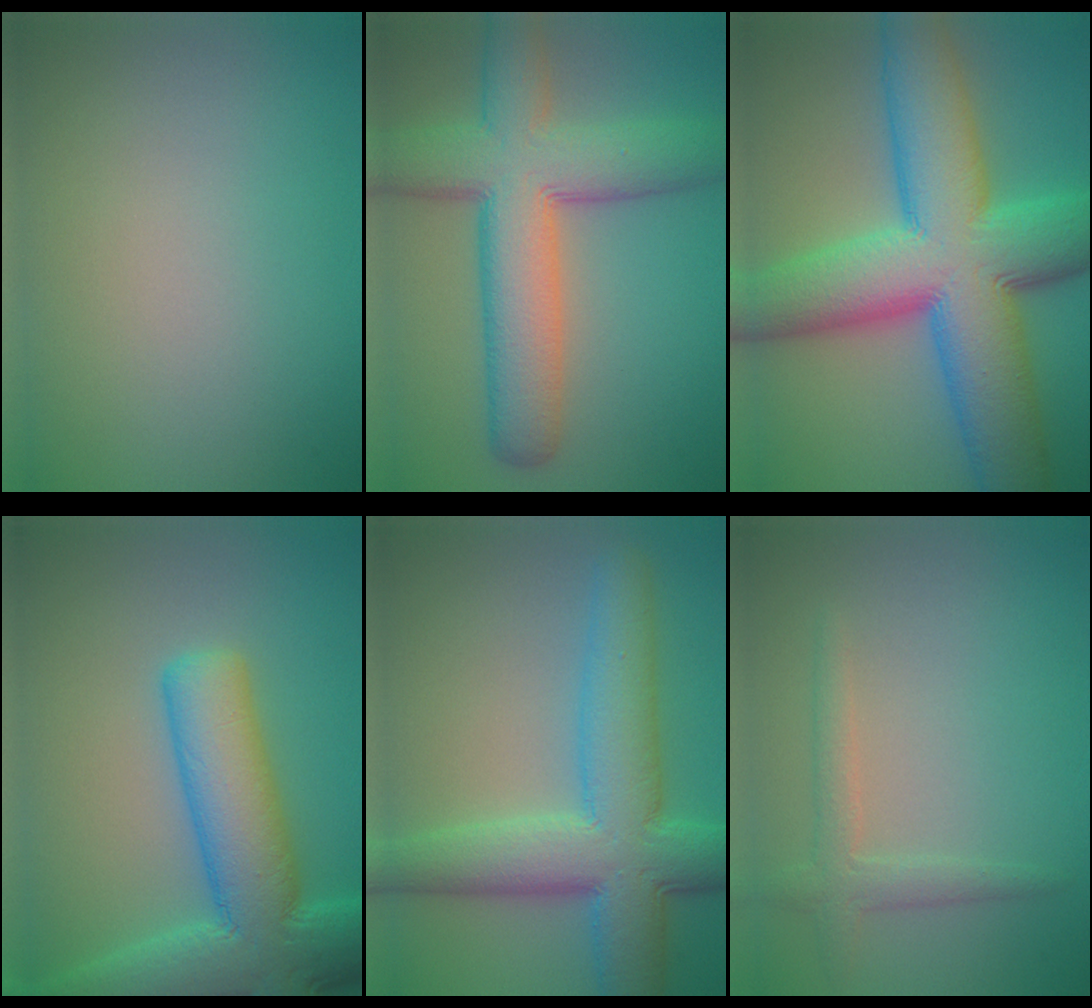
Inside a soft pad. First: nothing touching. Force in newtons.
{"total": 10.5, "press": 10.5, "slide": 0.5}
{"total": 14.9, "press": 14.9, "slide": 0.3}
{"total": 11.2, "press": 11.2, "slide": 0.7}
{"total": 9.3, "press": 9.3, "slide": 0.3}
{"total": 2.3, "press": 2.2, "slide": 0.1}